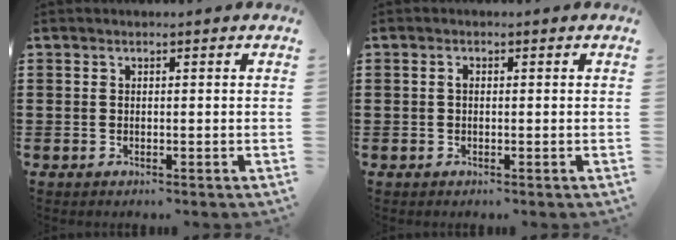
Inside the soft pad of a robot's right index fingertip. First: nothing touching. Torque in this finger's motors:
{"motor_torque": [0.28, -0.37, 0.14, 0.04]}